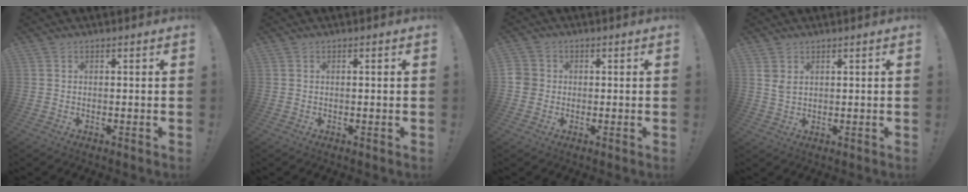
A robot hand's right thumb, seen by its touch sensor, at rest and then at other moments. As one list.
[{"total": 0.5, "force": [-0.1, -0.1, 0.5], "torque": [-0.011, 0.000, -0.002]}, {"total": 4.2, "force": [-0.3, 4.1, 1.1], "torque": [-0.024, 0.008, -0.005]}, {"total": 2.6, "force": [1.6, 1.2, 1.6], "torque": [-0.022, -0.006, 0.028]}]